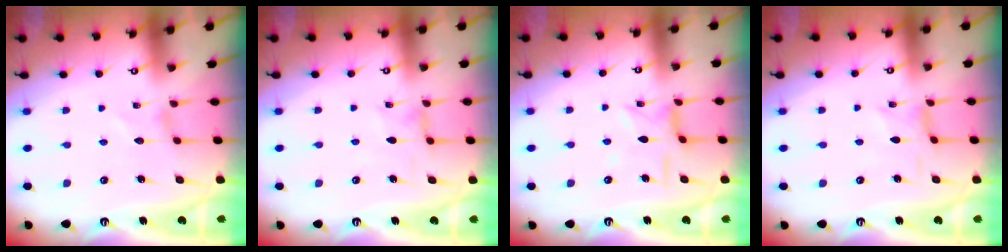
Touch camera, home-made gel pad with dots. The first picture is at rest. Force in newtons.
{"total": 1.0, "press": 0.9, "slide": 0.3}
{"total": 4.9, "press": 4.9, "slide": 0.4}
{"total": 0.5, "press": 0.5, "slide": 0.1}